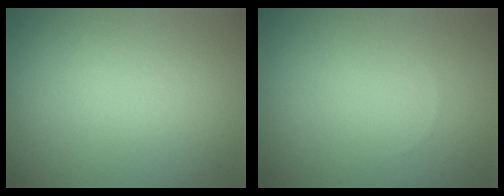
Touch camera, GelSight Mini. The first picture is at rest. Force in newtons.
{"total": 0.0}